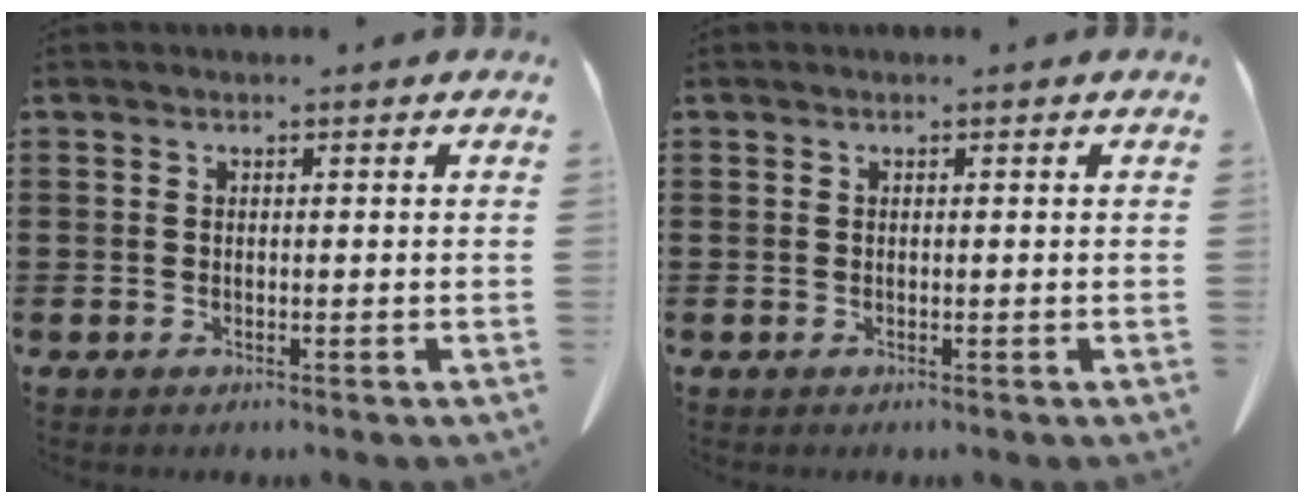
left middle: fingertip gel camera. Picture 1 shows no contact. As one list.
[{"total": 0.0}]